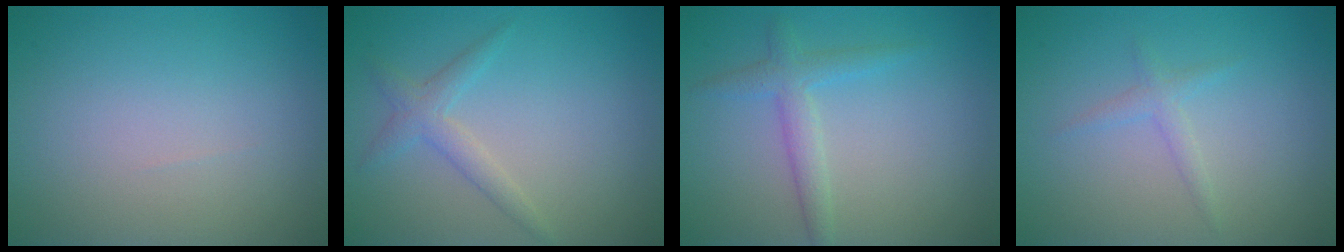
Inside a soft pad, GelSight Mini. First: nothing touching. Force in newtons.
{"total": 2.0, "press": 2.0, "slide": 0.1}
{"total": 2.3, "press": 2.3, "slide": 0.1}
{"total": 1.2, "press": 1.2, "slide": 0.0}